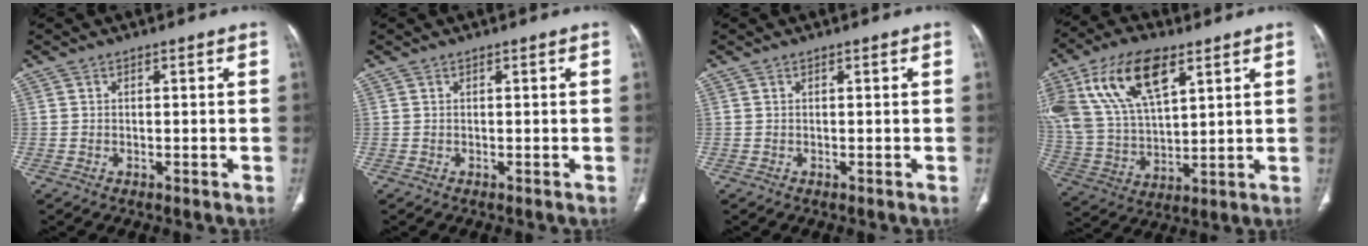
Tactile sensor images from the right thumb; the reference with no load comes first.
{"total": 0.0}
{"total": 0.0}
{"total": 19.3, "force": [9.1, 9.5, 14.1], "torque": [-0.266, -0.018, 0.176]}